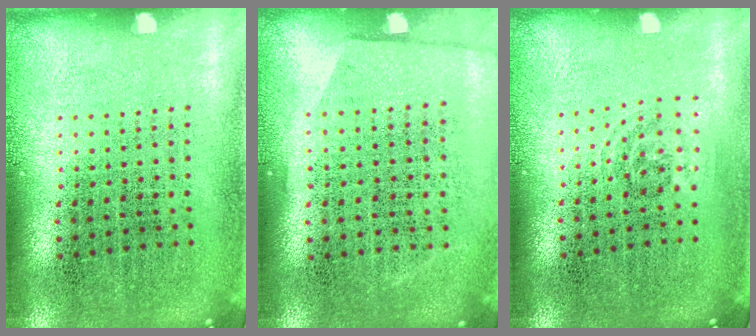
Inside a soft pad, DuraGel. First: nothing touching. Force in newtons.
{"total": 0.5, "press": 0.0, "slide": 0.5}
{"total": 0.8, "press": 0.6, "slide": 0.6}